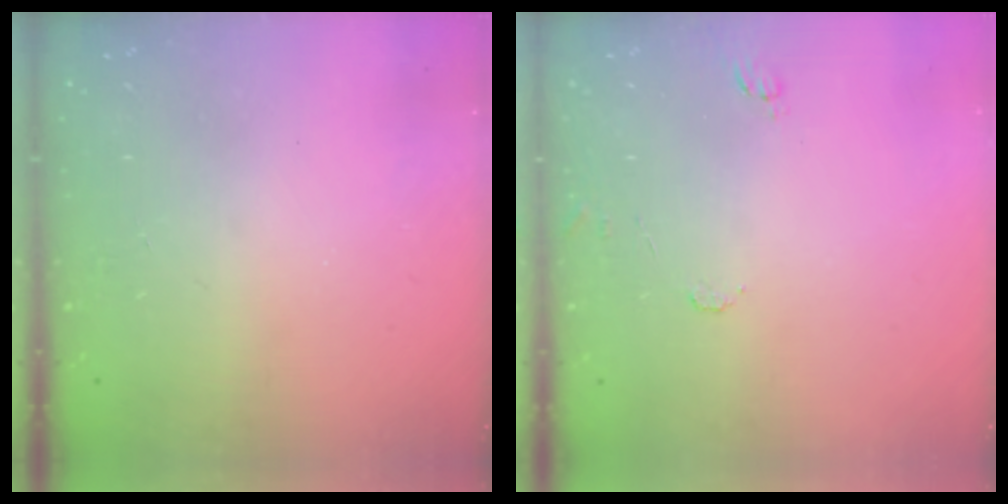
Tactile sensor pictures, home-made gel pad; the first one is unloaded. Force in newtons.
{"total": 5.6, "press": 5.6, "slide": 0.5}